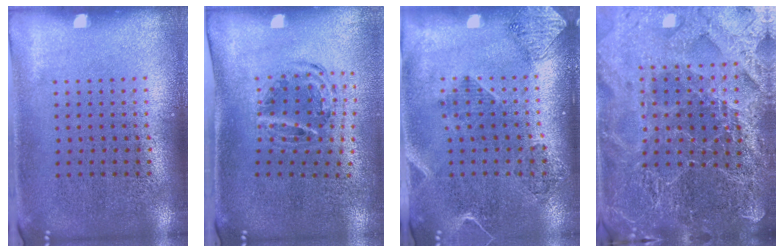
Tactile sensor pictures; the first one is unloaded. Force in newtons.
{"total": 1.1, "press": 1.0, "slide": 0.3}
{"total": 1.9, "press": 1.6, "slide": 0.9}
{"total": 4.8, "press": 4.5, "slide": 1.7}